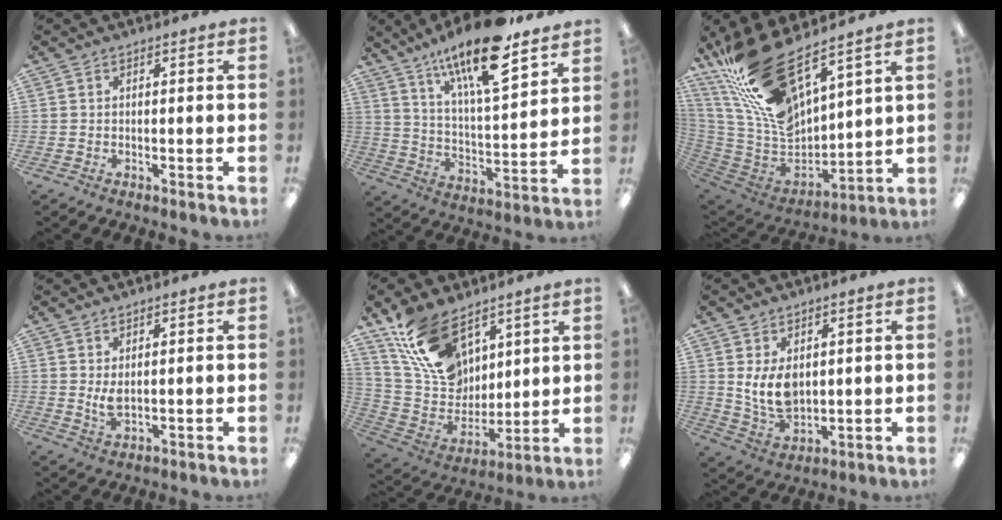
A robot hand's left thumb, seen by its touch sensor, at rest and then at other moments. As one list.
[{"total": 18.6, "force": [13.6, 4.6, 11.8], "torque": [-0.196, -0.085, 0.223]}, {"total": 22.3, "force": [16.0, 7.9, 13.4], "torque": [-0.289, -0.107, 0.281]}, {"total": 4.0, "force": [1.1, 1.7, 3.4], "torque": [-0.073, -0.006, 0.014]}, {"total": 18.4, "force": [11.6, 11.0, 9.1], "torque": [-0.186, -0.047, 0.223]}, {"total": 8.3, "force": [2.4, 5.1, 6.1], "torque": [-0.128, -0.014, 0.041]}]